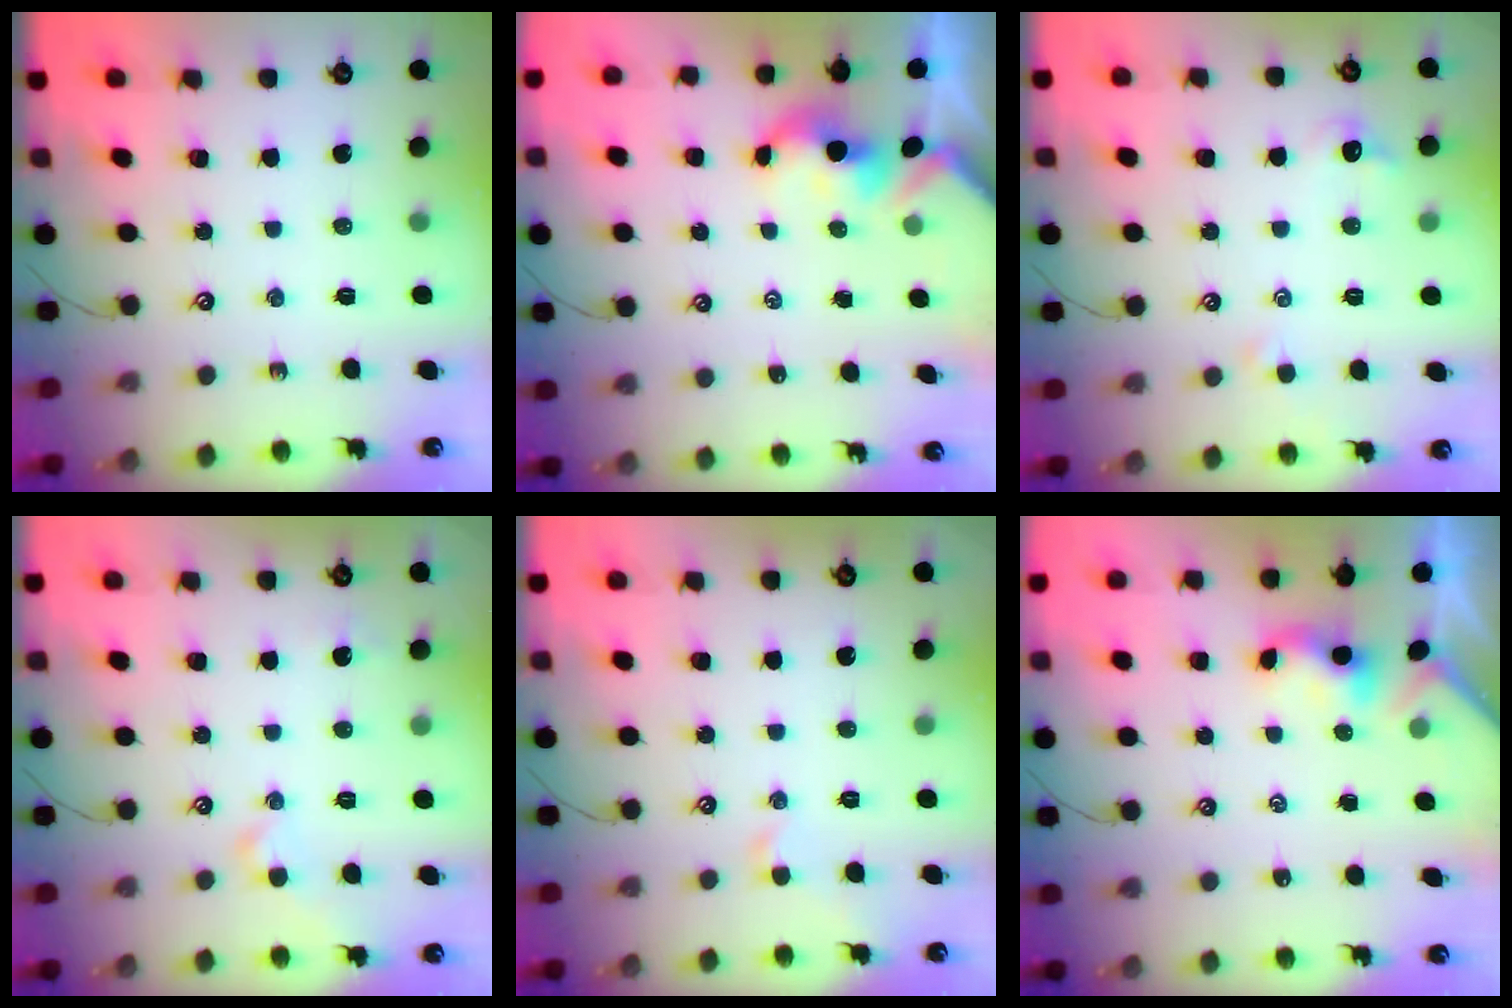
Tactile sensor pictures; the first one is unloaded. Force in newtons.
{"total": 1.5, "press": 1.5, "slide": 0.4}
{"total": 1.0, "press": 0.5, "slide": 0.8}
{"total": 1.1, "press": 1.1, "slide": 0.4}
{"total": 0.8, "press": 0.6, "slide": 0.5}
{"total": 0.9, "press": 0.9, "slide": 0.3}